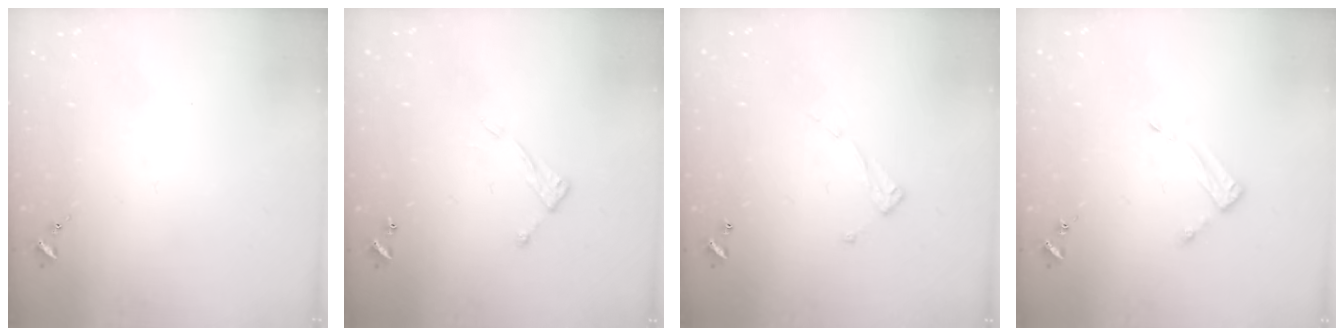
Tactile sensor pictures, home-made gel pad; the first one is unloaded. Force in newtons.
{"total": 6.2, "press": 6.2, "slide": 0.4}
{"total": 6.5, "press": 6.5, "slide": 0.2}
{"total": 3.5, "press": 3.5, "slide": 0.3}